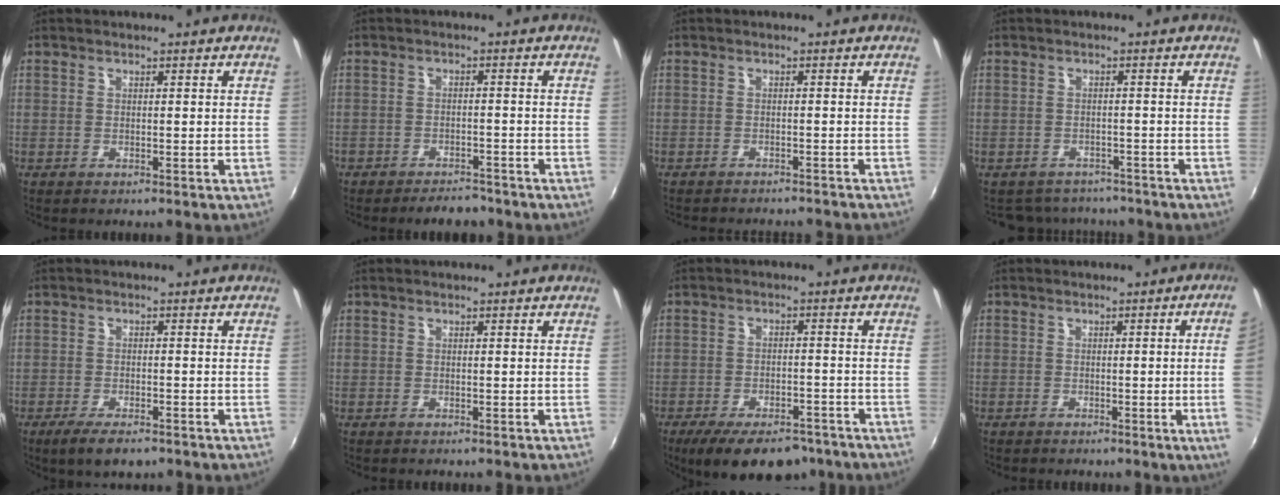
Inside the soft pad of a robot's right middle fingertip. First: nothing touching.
{"total": 6.1, "force": [-5.3, 2.5, 1.7], "torque": [-0.052, -0.002, -0.075]}
{"total": 7.9, "force": [-7.2, 1.4, 2.8], "torque": [-0.067, -0.013, -0.098]}
{"total": 7.6, "force": [-6.7, 3.1, 1.4], "torque": [-0.039, 0.003, -0.092]}
{"total": 5.7, "force": [-4.0, 1.9, 3.6], "torque": [-0.084, -0.015, -0.067]}
{"total": 0.0}
{"total": 13.8, "force": [-10.2, 5.8, 7.2], "torque": [-0.150, -0.015, -0.147]}
{"total": 7.3, "force": [-0.3, -1.5, 7.1], "torque": [-0.084, -0.009, -0.002]}